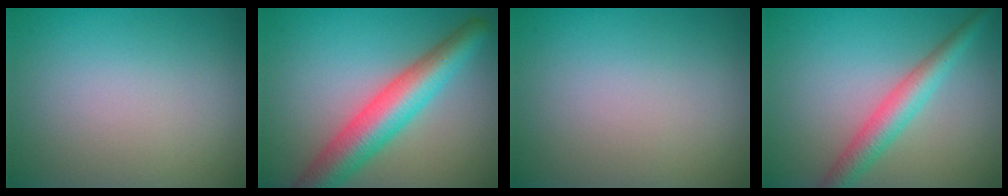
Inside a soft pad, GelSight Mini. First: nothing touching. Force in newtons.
{"total": 6.9, "press": 6.9, "slide": 0.1}
{"total": 0.0}
{"total": 3.7, "press": 3.7, "slide": 0.1}